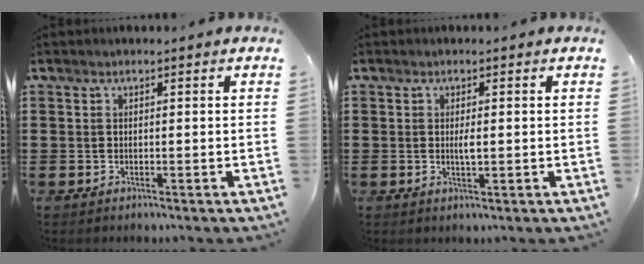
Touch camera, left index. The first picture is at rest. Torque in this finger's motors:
{"motor_torque": [0.50, -0.03, 0.08, 0.03]}